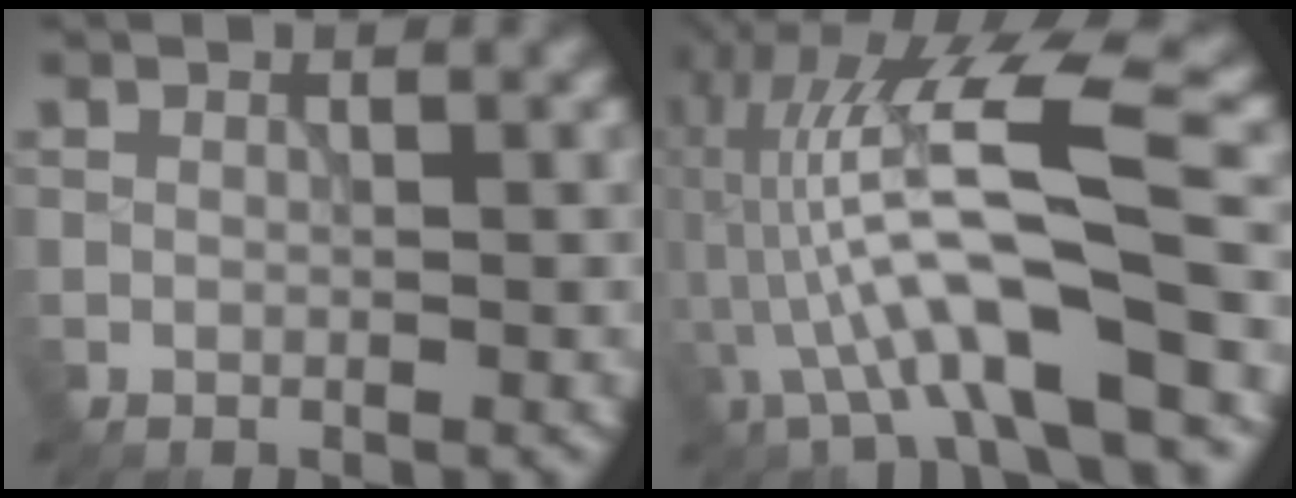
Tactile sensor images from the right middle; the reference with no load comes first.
{"total": 12.0, "force": [-1.7, 2.3, 11.6], "torque": [-0.224, 0.026, -0.027]}